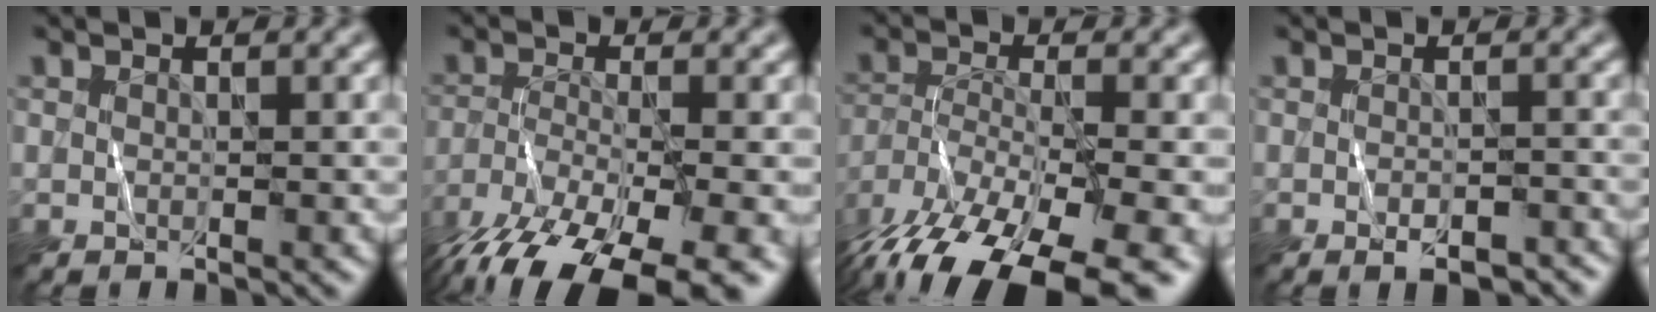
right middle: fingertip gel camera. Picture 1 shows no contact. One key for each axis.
{"total": 11.8, "fx": -8.7, "fy": 3.1, "fz": 7.3, "tx": -0.136, "ty": -0.034, "tz": -0.141}
{"total": 15.4, "fx": -11.1, "fy": 4.9, "fz": 9.5, "tx": -0.193, "ty": -0.051, "tz": -0.162}
{"total": 3.3, "fx": -2.1, "fy": 1.2, "fz": 2.3, "tx": -0.034, "ty": -0.003, "tz": -0.020}